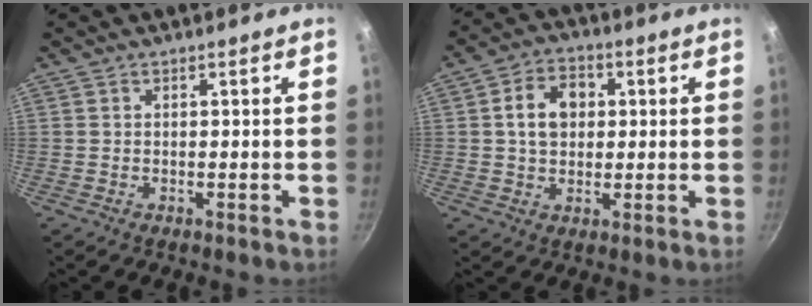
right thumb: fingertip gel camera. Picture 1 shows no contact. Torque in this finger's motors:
{"motor_torque": [0.35, 0.68, 0.64, -0.64, 0.17]}